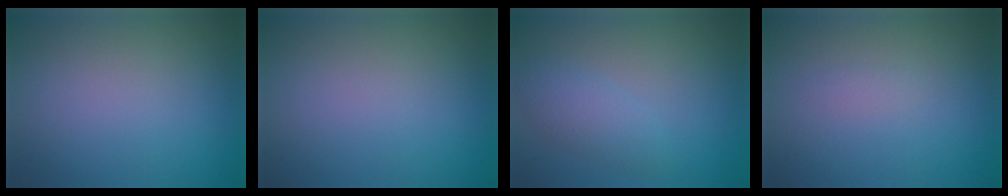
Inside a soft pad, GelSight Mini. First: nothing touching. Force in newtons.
{"total": 0.0}
{"total": 2.5, "press": 2.5, "slide": 0.0}
{"total": 0.6, "press": 0.6, "slide": 0.1}